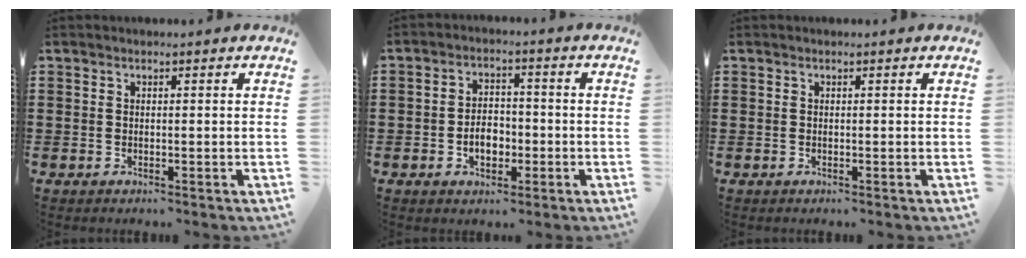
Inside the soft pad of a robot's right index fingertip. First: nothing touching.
{"total": 4.6, "force": [-1.4, 3.0, 3.1], "torque": [-0.045, 0.001, -0.029]}
{"total": 0.0}